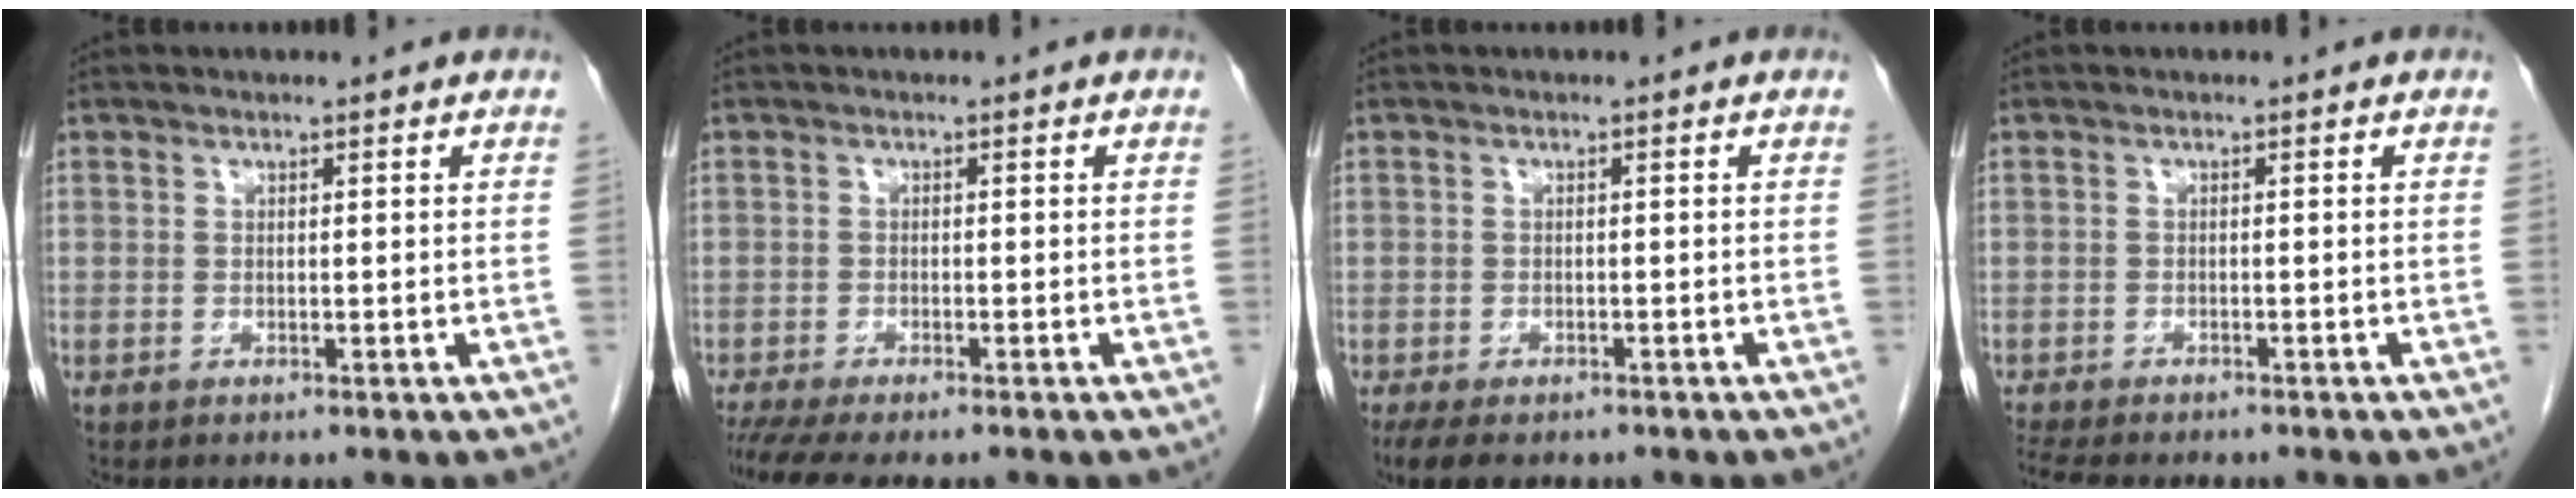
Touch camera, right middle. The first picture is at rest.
{"total": 6.9, "force": [-5.7, 1.0, 3.7], "torque": [-0.055, -0.014, -0.091]}
{"total": 6.1, "force": [-4.6, 2.6, 3.0], "torque": [-0.050, -0.012, -0.067]}
{"total": 7.4, "force": [-6.3, 1.9, 3.3], "torque": [-0.054, -0.007, -0.092]}